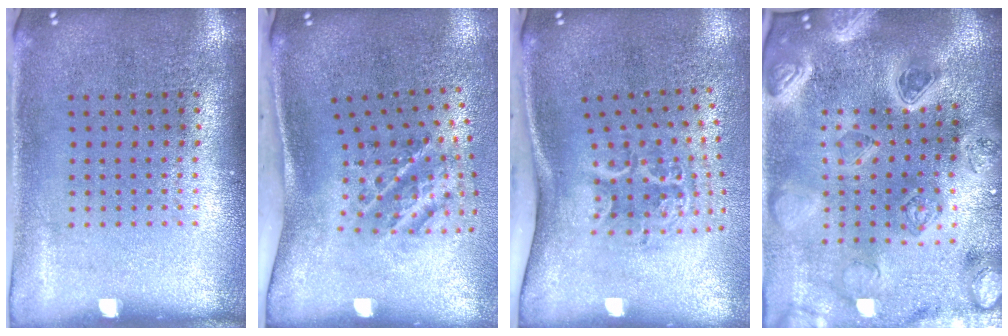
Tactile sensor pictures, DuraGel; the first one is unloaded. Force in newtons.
{"total": 2.0, "press": 1.2, "slide": 1.5}
{"total": 2.2, "press": 1.3, "slide": 1.8}
{"total": 5.1, "press": 4.3, "slide": 2.8}